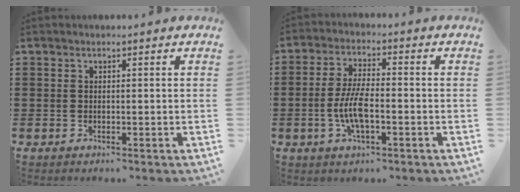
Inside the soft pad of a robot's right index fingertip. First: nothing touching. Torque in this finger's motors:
{"motor_torque": [0.49, 1.65, 0.21, 0.12]}